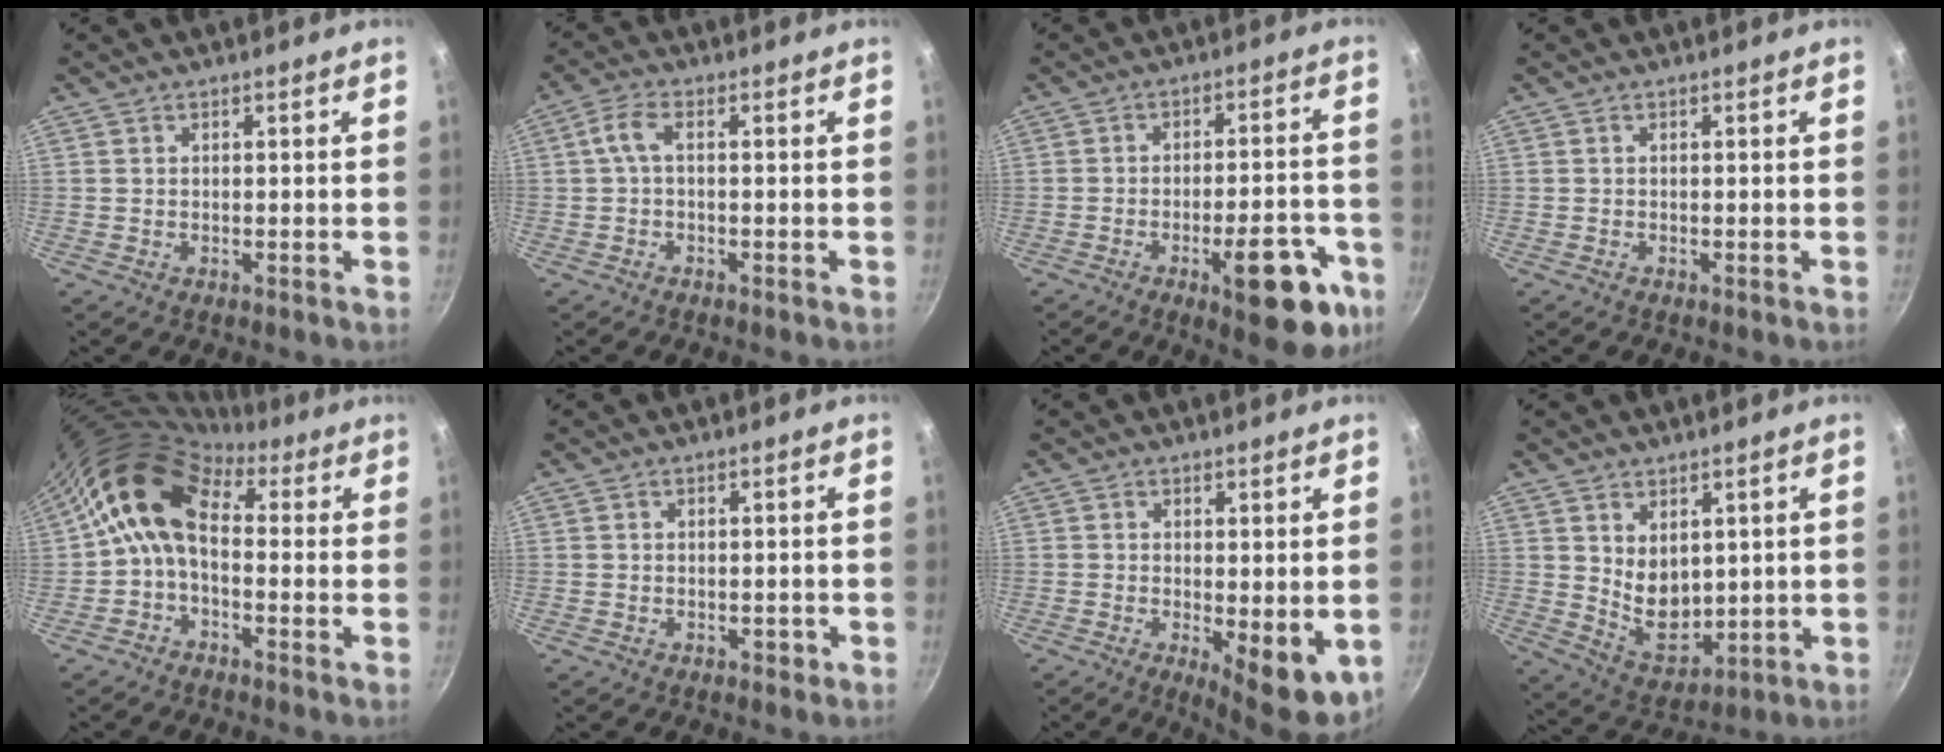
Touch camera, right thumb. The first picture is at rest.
{"total": 3.5, "force": [-0.5, 1.2, 3.2], "torque": [-0.085, 0.013, -0.016]}
{"total": 15.6, "force": [-7.1, 5.5, 12.8], "torque": [-0.121, 0.034, -0.090]}
{"total": 0.0}
{"total": 11.0, "force": [1.3, 7.4, 8.0], "torque": [-0.137, 0.024, -0.002]}
{"total": 1.1, "force": [-0.5, 0.8, 0.6], "torque": [-0.003, 0.005, -0.004]}
{"total": 8.3, "force": [-1.0, 3.1, 7.7], "torque": [-0.087, -0.011, -0.004]}
{"total": 8.8, "force": [2.5, 5.9, 6.0], "torque": [-0.077, -0.035, 0.063]}